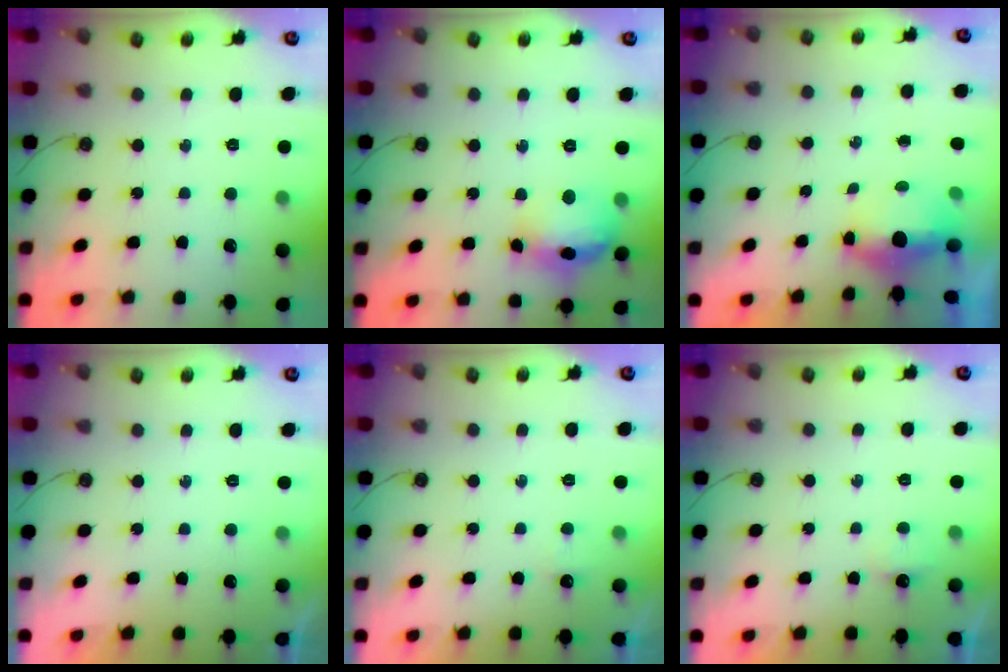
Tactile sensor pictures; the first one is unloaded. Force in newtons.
{"total": 15.0, "press": 14.9, "slide": 2.0}
{"total": 5.2, "press": 4.9, "slide": 1.5}
{"total": 0.0}
{"total": 2.2, "press": 2.1, "slide": 0.4}
{"total": 2.5, "press": 2.4, "slide": 0.5}